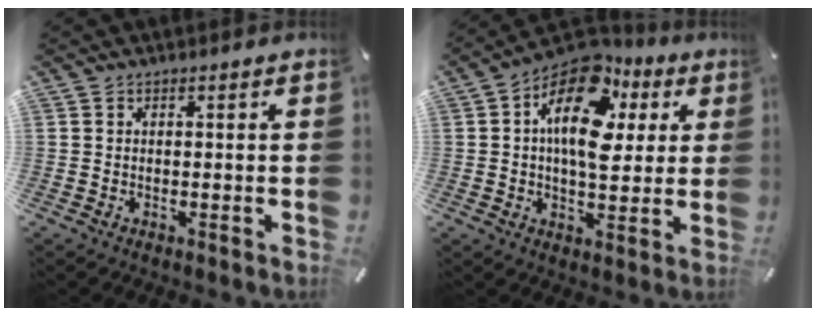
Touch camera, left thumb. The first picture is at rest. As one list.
[{"total": 17.3, "force": [5.3, 10.4, 12.7], "torque": [-0.217, -0.026, 0.090]}]